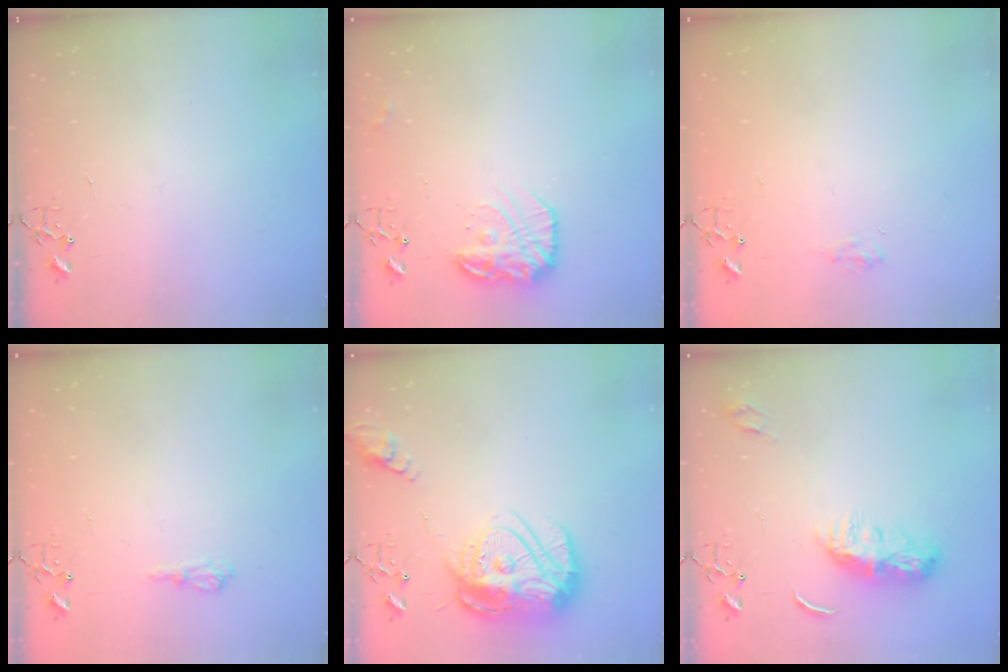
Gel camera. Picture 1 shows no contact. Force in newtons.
{"total": 15.4, "press": 15.3, "slide": 0.8}
{"total": 6.7, "press": 6.6, "slide": 0.7}
{"total": 7.1, "press": 7.1, "slide": 0.9}
{"total": 18.8, "press": 18.8, "slide": 1.8}
{"total": 9.4, "press": 9.4, "slide": 0.4}